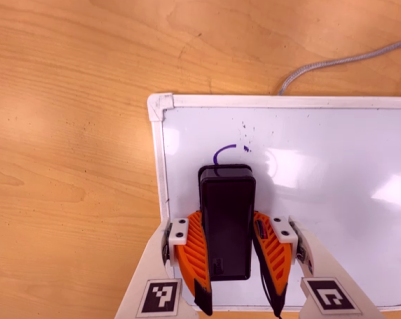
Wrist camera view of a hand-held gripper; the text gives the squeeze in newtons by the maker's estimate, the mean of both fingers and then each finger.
{"total": 13.3, "left": 14.5, "right": 12.1}